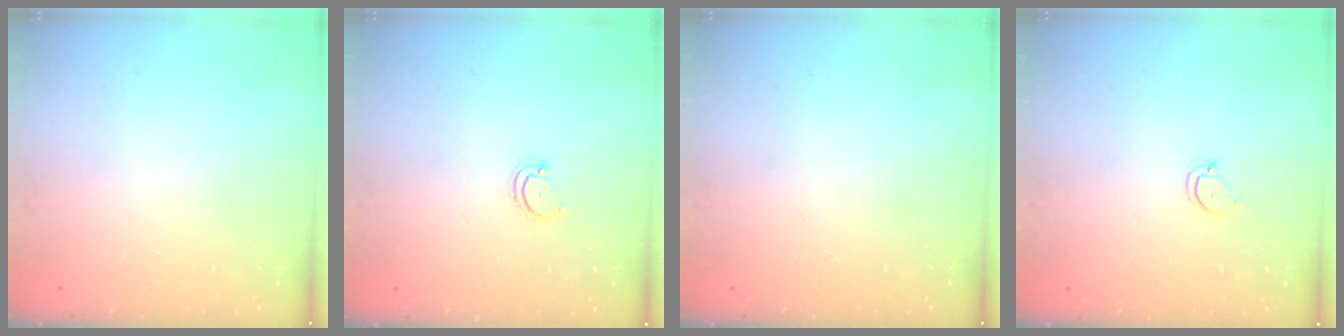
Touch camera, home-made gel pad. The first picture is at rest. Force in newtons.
{"total": 3.5, "press": 3.5, "slide": 0.5}
{"total": 0.0}
{"total": 2.4, "press": 2.4, "slide": 0.2}